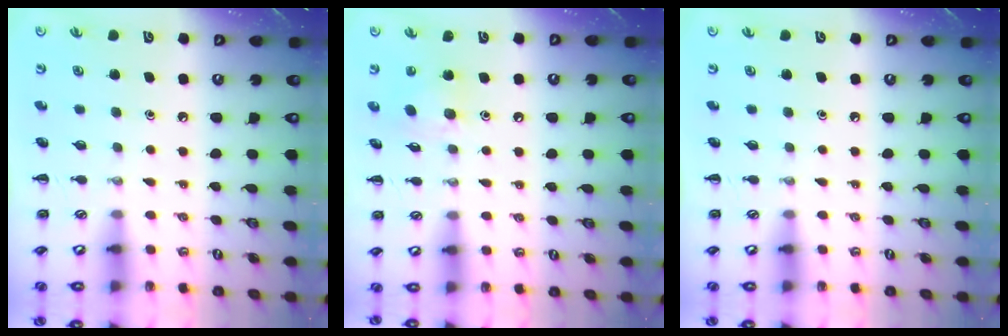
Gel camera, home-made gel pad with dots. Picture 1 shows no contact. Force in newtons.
{"total": 9.6, "press": 9.4, "slide": 2.1}
{"total": 0.0}